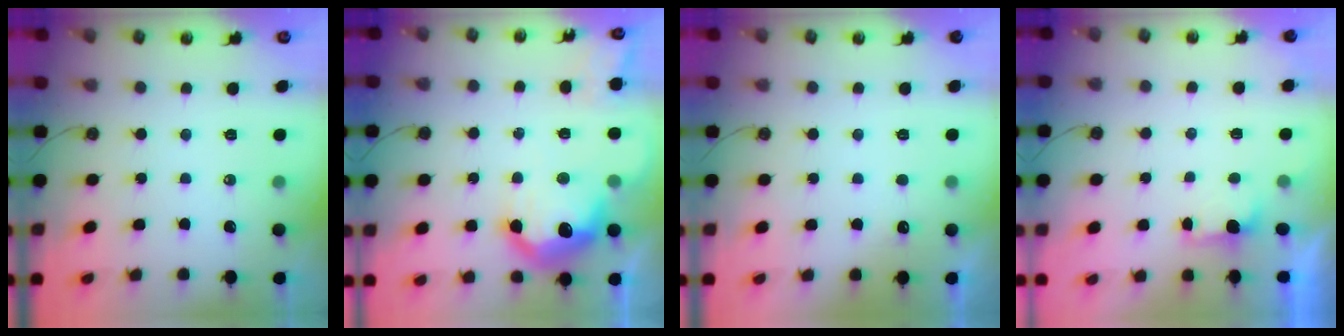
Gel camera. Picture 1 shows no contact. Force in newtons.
{"total": 16.9, "press": 16.8, "slide": 1.1}
{"total": 2.6, "press": 2.4, "slide": 1.0}
{"total": 1.1, "press": 0.8, "slide": 0.7}